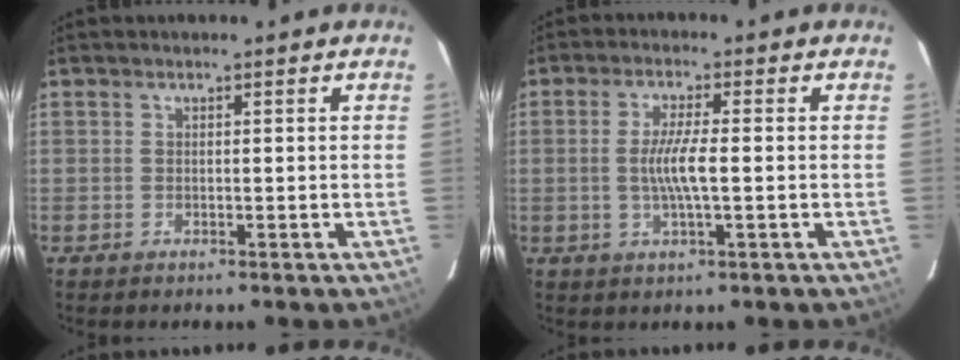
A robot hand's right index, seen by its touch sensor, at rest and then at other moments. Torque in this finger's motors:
{"motor_torque": [0.93, 0.00, 0.53, 0.14]}